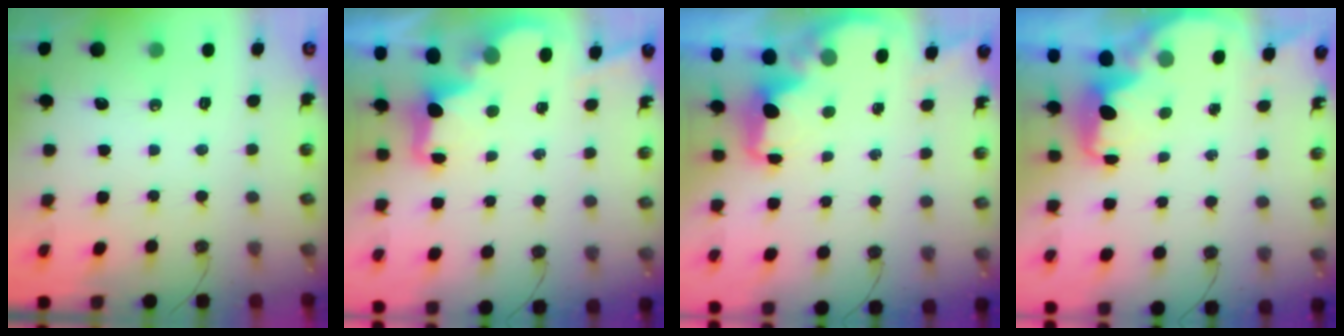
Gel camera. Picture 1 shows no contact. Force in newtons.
{"total": 2.7, "press": 2.5, "slide": 0.8}
{"total": 2.2, "press": 2.0, "slide": 0.7}
{"total": 2.3, "press": 2.3, "slide": 0.4}